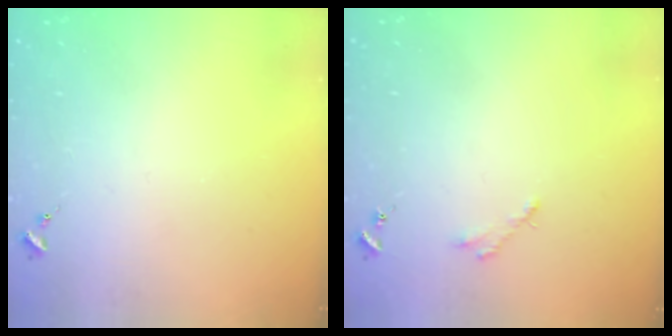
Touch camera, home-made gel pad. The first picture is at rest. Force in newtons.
{"total": 2.5, "press": 2.5, "slide": 0.2}